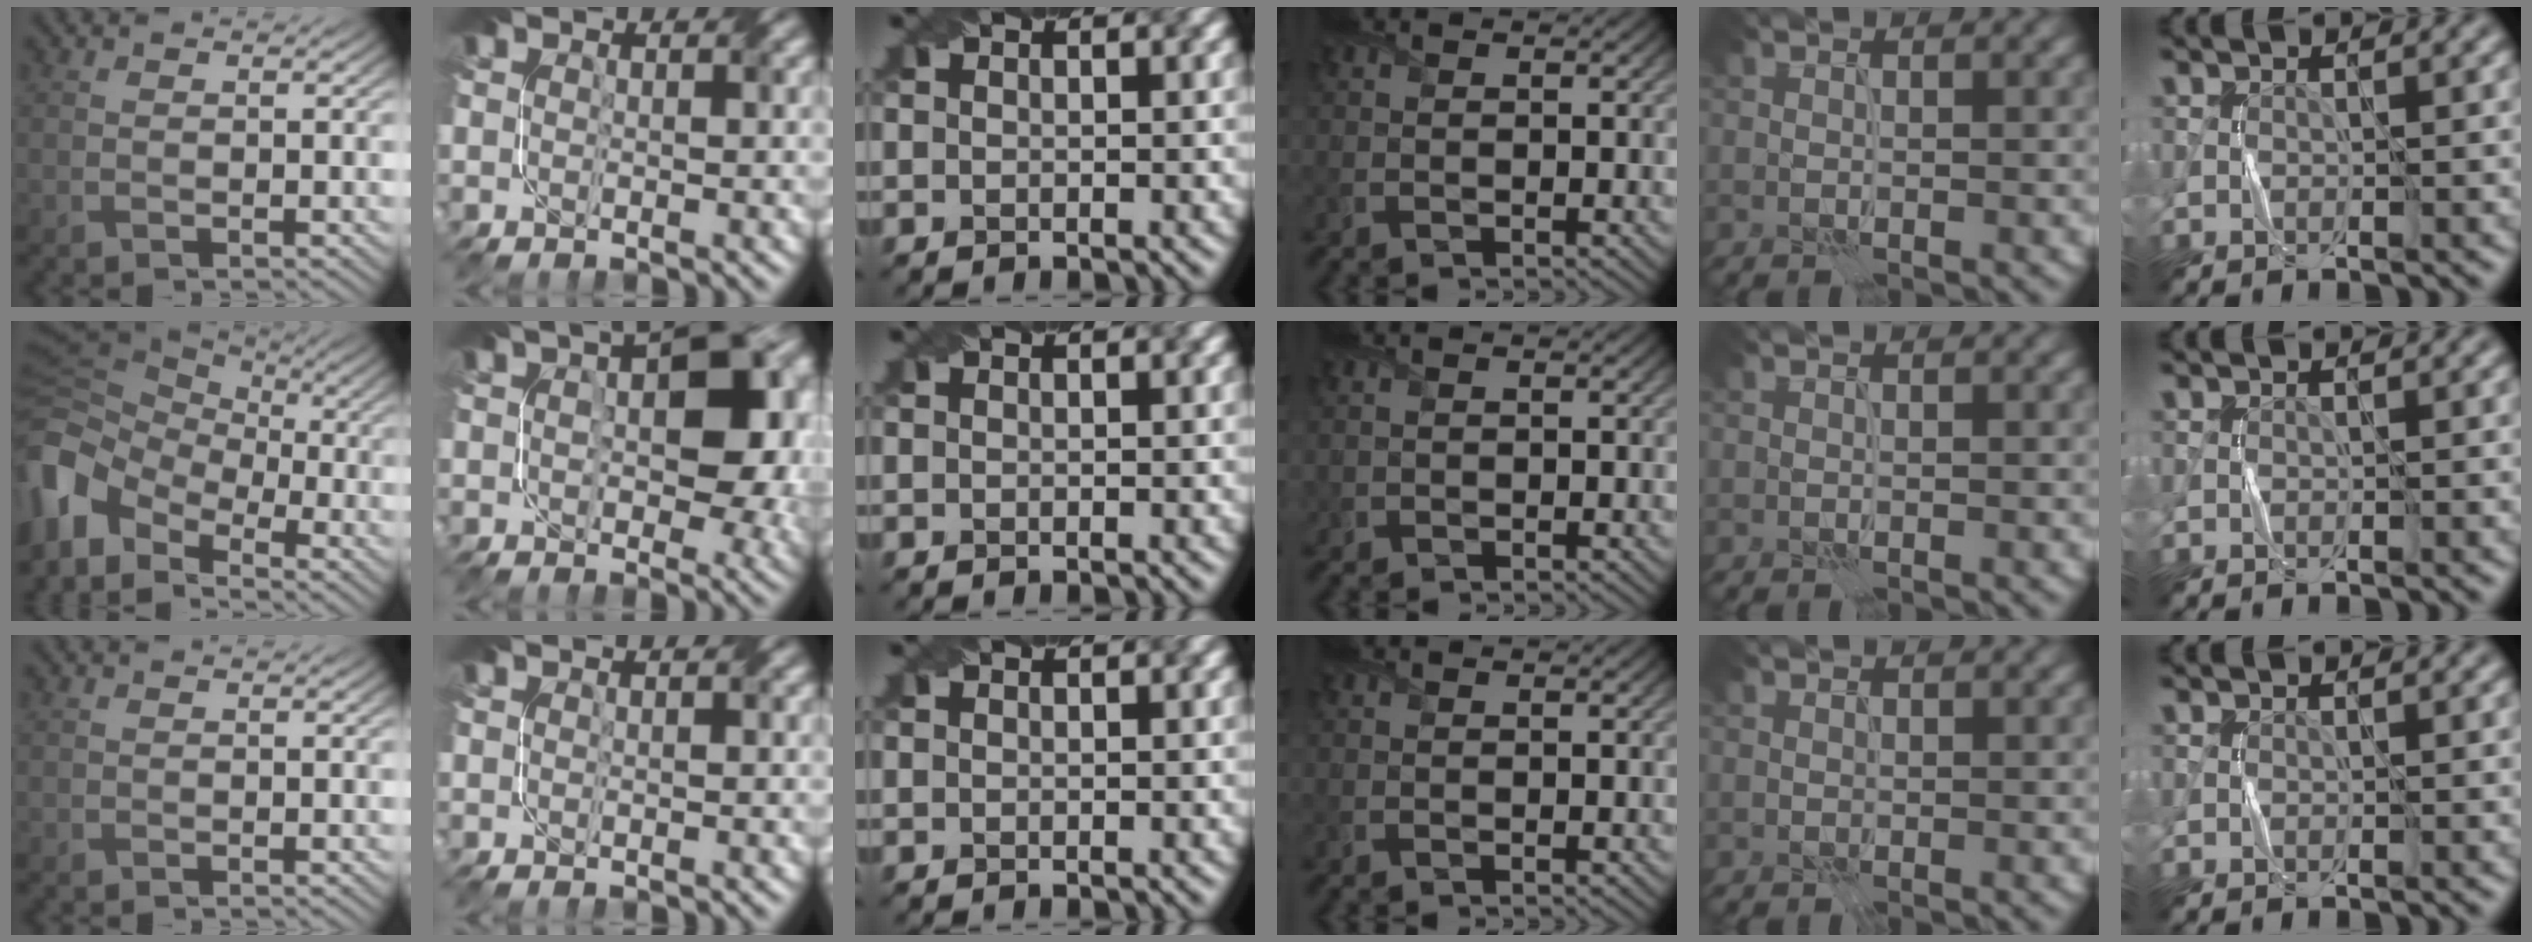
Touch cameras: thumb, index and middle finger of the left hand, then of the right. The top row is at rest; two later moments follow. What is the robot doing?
{"motion": "fold", "object": "napkin"}